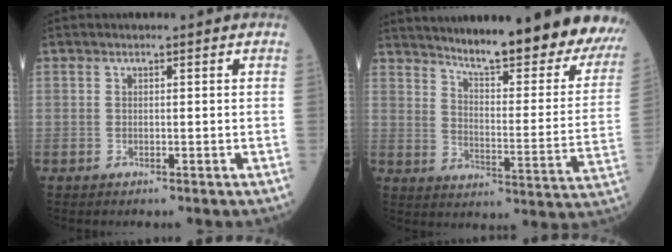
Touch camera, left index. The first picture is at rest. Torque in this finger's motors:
{"motor_torque": [0.56, -0.71, 0.85, 0.17]}